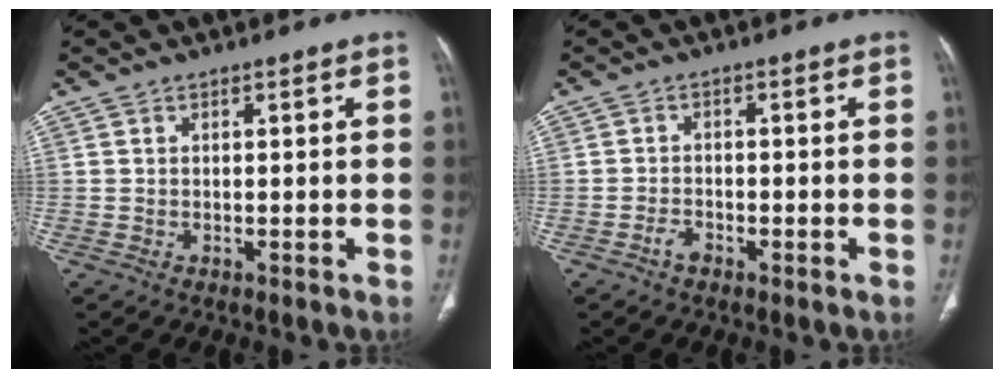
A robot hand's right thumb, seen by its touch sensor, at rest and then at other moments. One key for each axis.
{"total": 2.0, "fx": -1.3, "fy": 1.0, "fz": 1.0, "tx": -0.021, "ty": 0.009, "tz": -0.027}